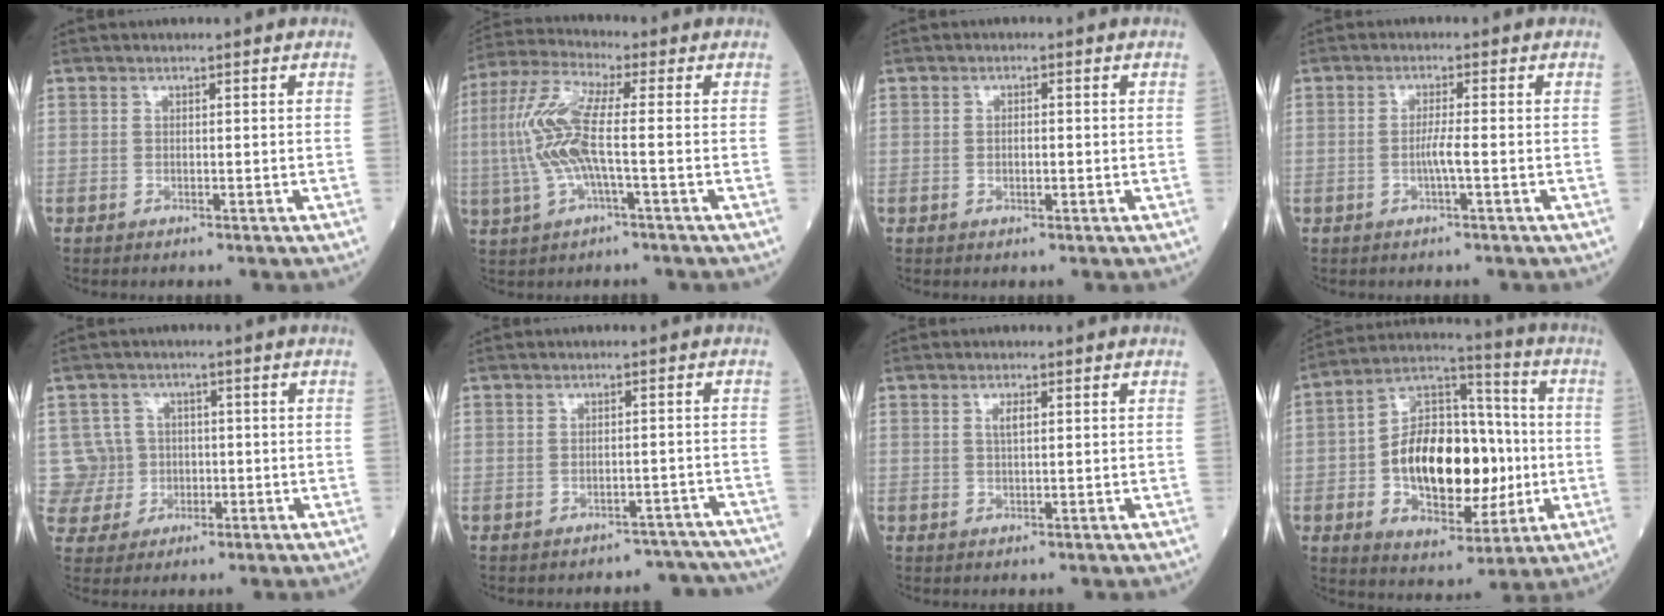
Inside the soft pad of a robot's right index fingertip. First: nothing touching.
{"total": 10.8, "force": [-0.5, 1.6, 10.7], "torque": [-0.248, 0.013, -0.017]}
{"total": 1.6, "force": [-0.2, 0.7, 1.4], "torque": [-0.026, 0.000, -0.002]}
{"total": 2.4, "force": [-0.6, -0.3, 2.2], "torque": [-0.043, -0.001, -0.013]}
{"total": 6.2, "force": [0.2, 6.2, -0.3], "torque": [0.015, 0.018, 0.009]}
{"total": 7.5, "force": [-7.1, 2.3, -0.3], "torque": [0.026, 0.026, -0.070]}
{"total": 1.7, "force": [0.5, 0.4, 1.5], "torque": [-0.030, 0.001, 0.009]}
{"total": 19.0, "force": [-1.8, 9.8, 16.2], "torque": [-0.287, 0.025, -0.025]}